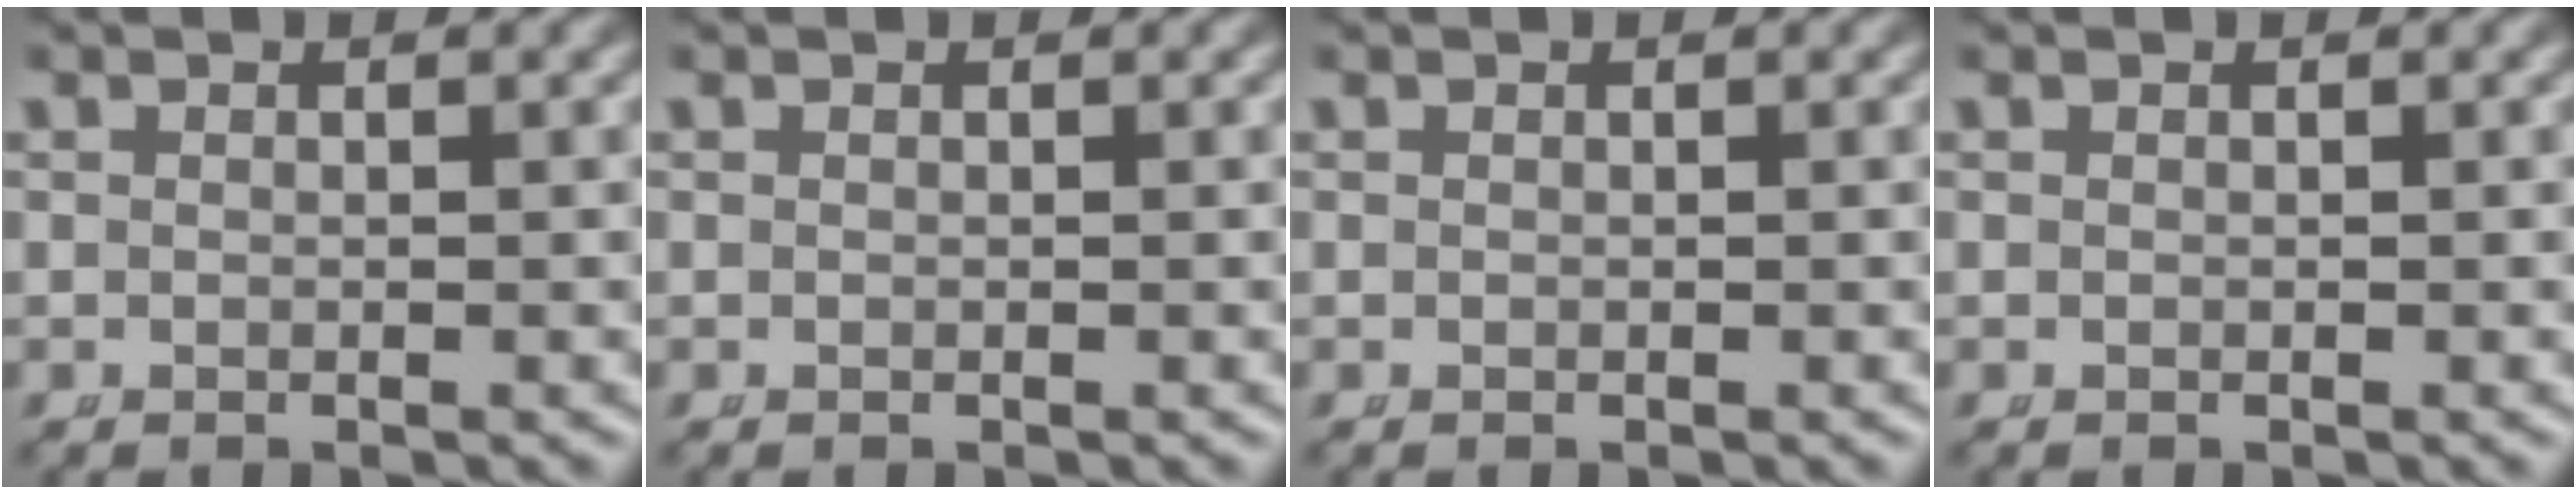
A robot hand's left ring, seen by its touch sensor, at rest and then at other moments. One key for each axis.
{"total": 0.0}
{"total": 0.0}
{"total": 0.0}